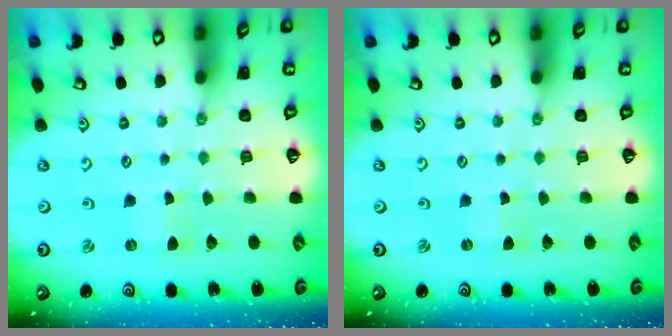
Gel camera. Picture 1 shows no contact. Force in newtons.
{"total": 0.0}